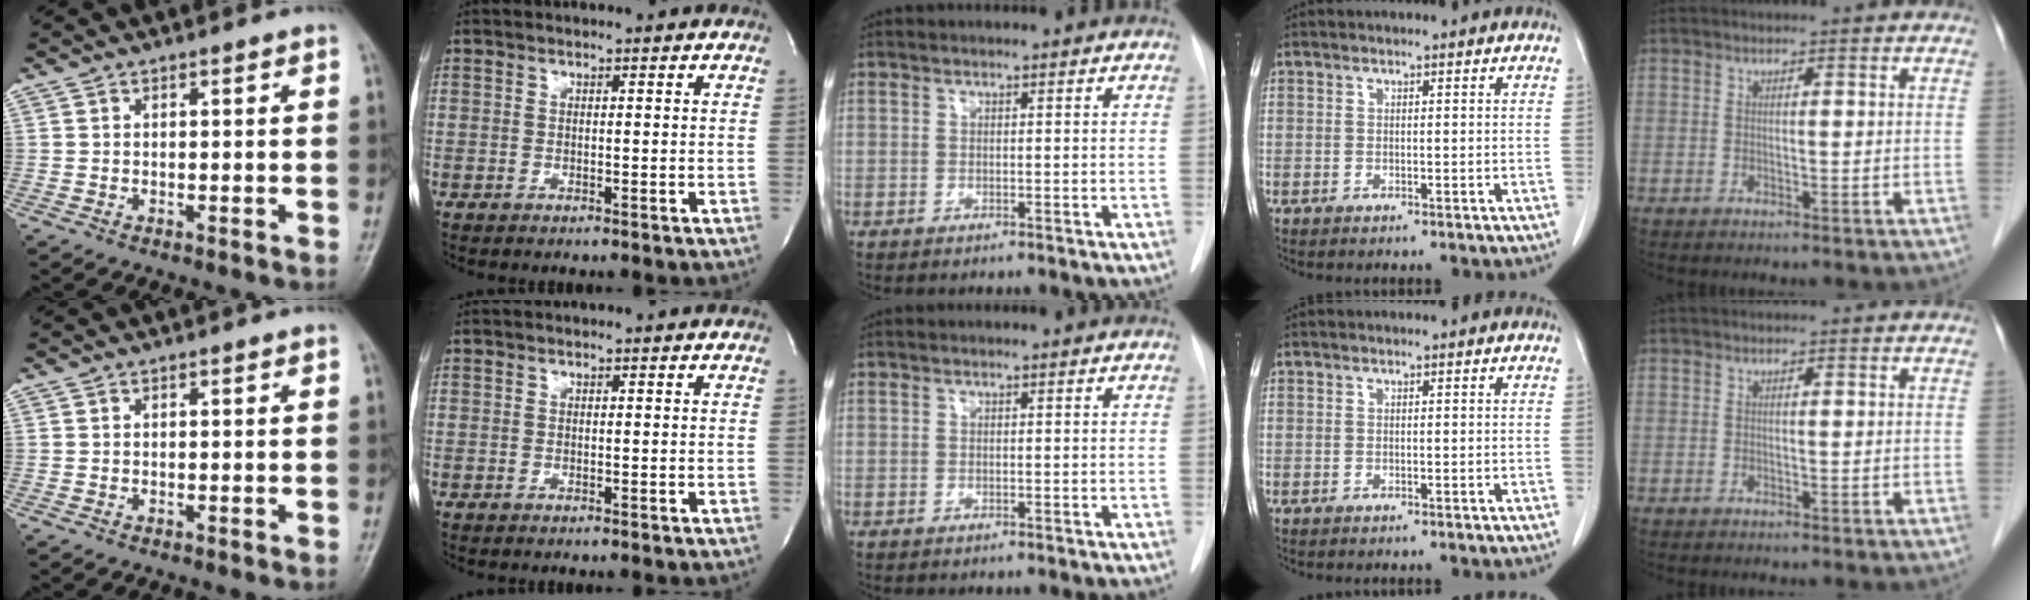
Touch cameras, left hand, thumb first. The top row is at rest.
{}